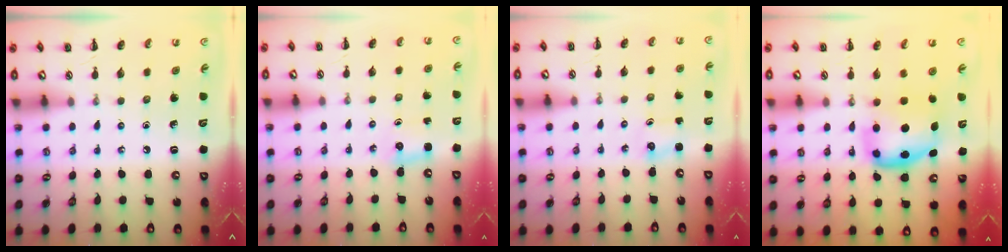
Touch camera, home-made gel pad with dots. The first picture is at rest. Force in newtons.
{"total": 2.1, "press": 2.0, "slide": 0.6}
{"total": 0.9, "press": 0.8, "slide": 0.2}
{"total": 6.7, "press": 6.6, "slide": 1.1}